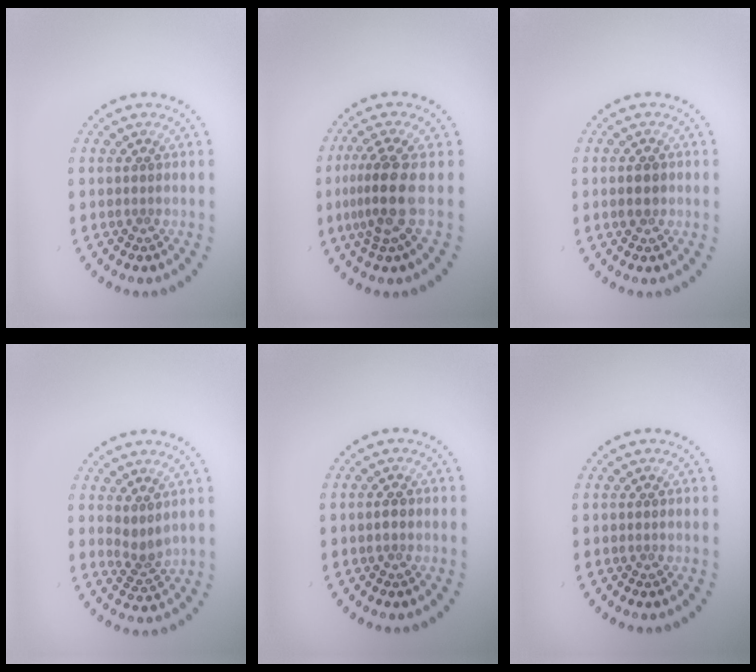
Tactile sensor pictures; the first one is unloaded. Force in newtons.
{"total": 3.7, "press": 3.0, "slide": 2.1}
{"total": 2.0, "press": 2.0, "slide": 0.2}
{"total": 1.8, "press": 1.4, "slide": 1.1}
{"total": 0.8, "press": 0.8, "slide": 0.1}
{"total": 0.0}